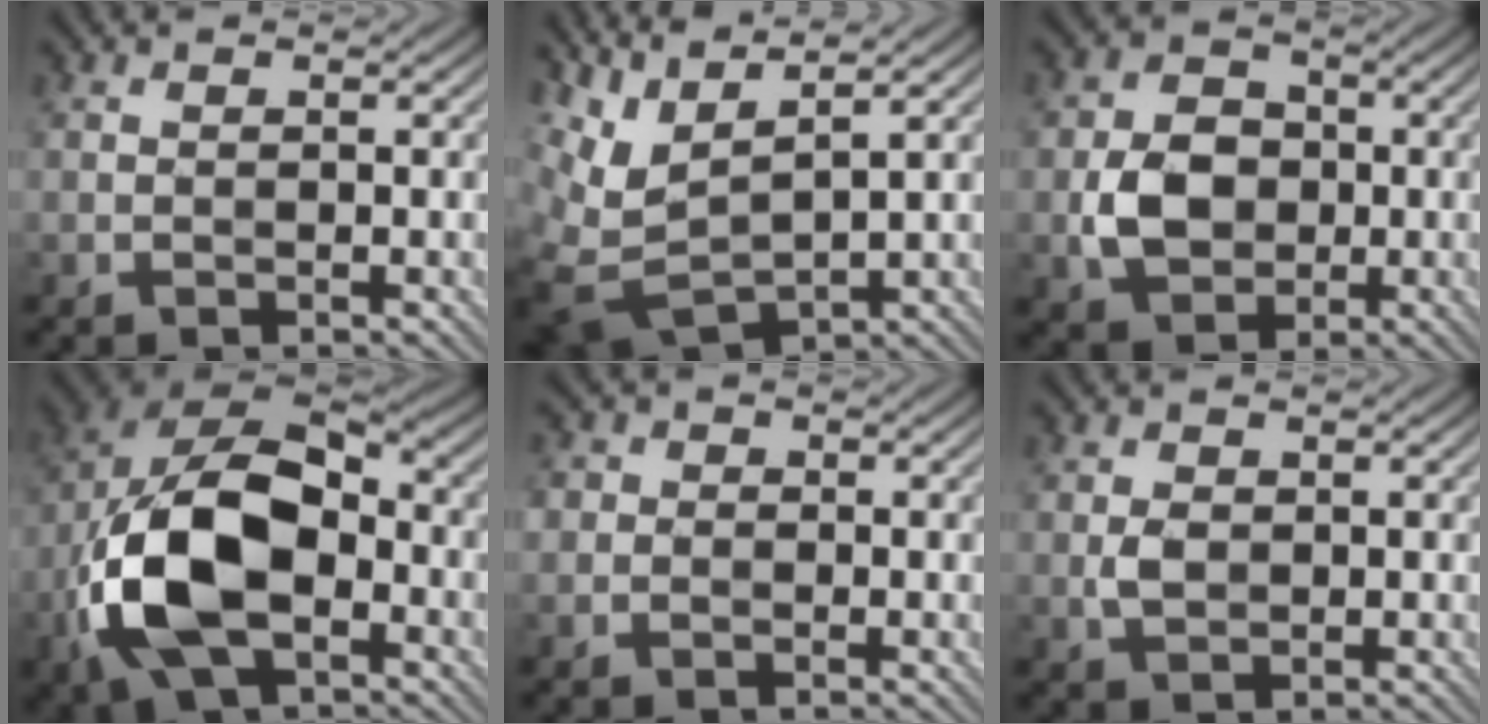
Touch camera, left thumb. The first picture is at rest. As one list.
[{"total": 7.5, "force": [4.4, 2.4, 5.6], "torque": [-0.153, 0.004, 0.093]}, {"total": 6.1, "force": [-0.9, 4.9, 3.5], "torque": [-0.073, -0.004, -0.020]}, {"total": 15.5, "force": [-4.0, 9.1, 11.9], "torque": [-0.265, -0.019, -0.080]}, {"total": 2.4, "force": [0.0, 2.3, 0.6], "torque": [0.004, 0.002, -0.034]}, {"total": 2.2, "force": [0.0, 1.6, 1.4], "torque": [-0.034, -0.002, -0.001]}]